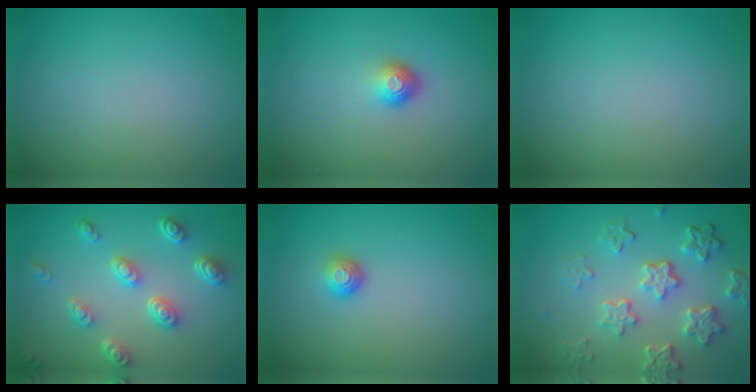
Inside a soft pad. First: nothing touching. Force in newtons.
{"total": 1.8, "press": 1.2, "slide": 1.3}
{"total": 0.0}
{"total": 4.6, "press": 3.5, "slide": 2.9}
{"total": 1.3, "press": 1.0, "slide": 0.9}
{"total": 5.8, "press": 4.4, "slide": 3.8}